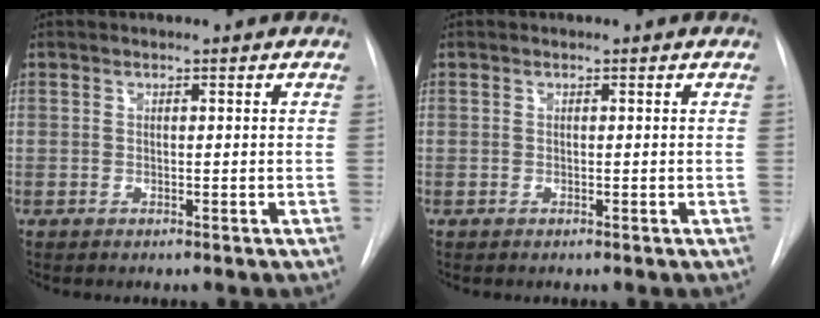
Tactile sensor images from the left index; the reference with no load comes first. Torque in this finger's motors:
{"motor_torque": [0.00, 0.00, 0.00, 0.00]}